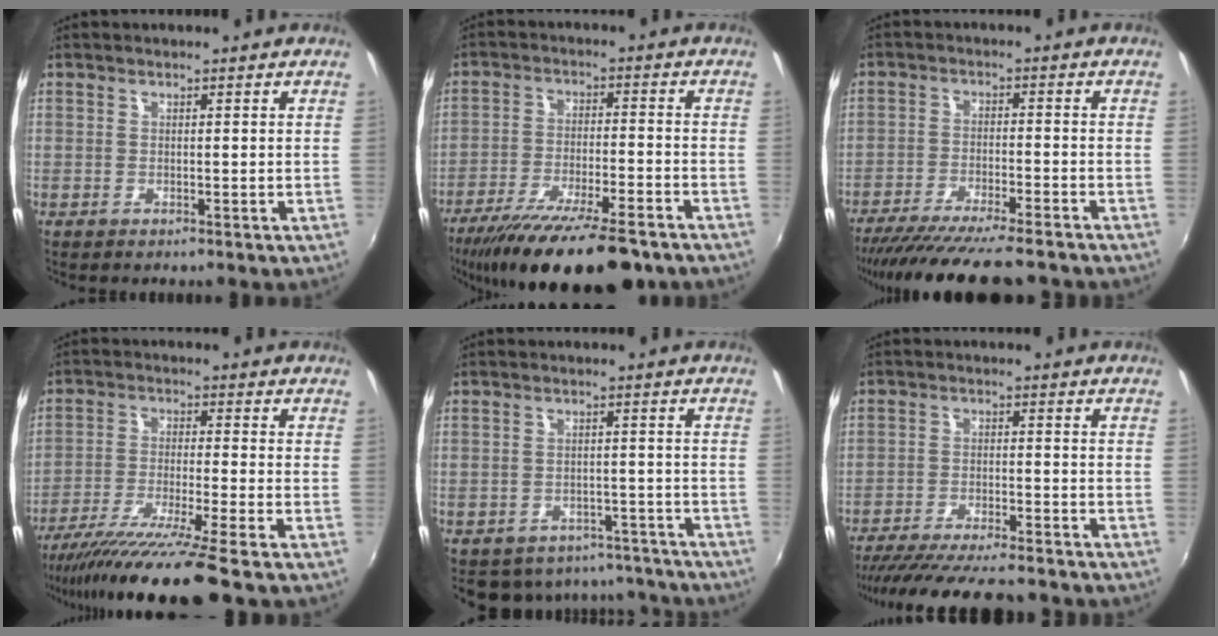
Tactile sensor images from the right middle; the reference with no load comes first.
{"total": 19.6, "force": [-15.1, 4.0, 11.8], "torque": [-0.222, -0.045, -0.236]}
{"total": 16.2, "force": [-14.1, 1.7, 7.7], "torque": [-0.150, -0.033, -0.219]}
{"total": 13.5, "force": [-11.2, -2.1, 7.3], "torque": [-0.147, -0.038, -0.191]}
{"total": 12.4, "force": [-10.6, 5.9, 2.6], "torque": [-0.057, 0.023, -0.118]}
{"total": 17.3, "force": [-15.2, 2.6, 7.8], "torque": [-0.154, -0.024, -0.231]}